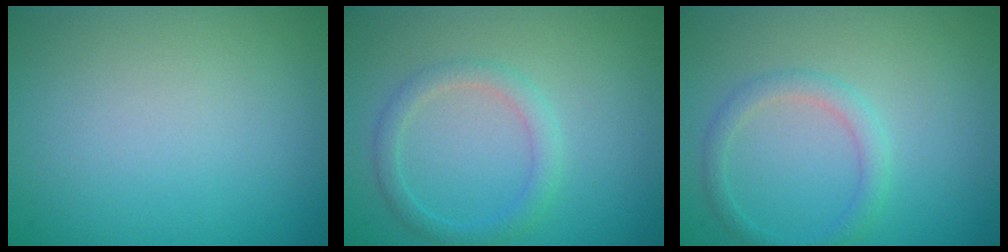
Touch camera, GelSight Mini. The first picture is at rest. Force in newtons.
{"total": 2.0, "press": 2.0, "slide": 0.0}
{"total": 1.9, "press": 1.9, "slide": 0.1}